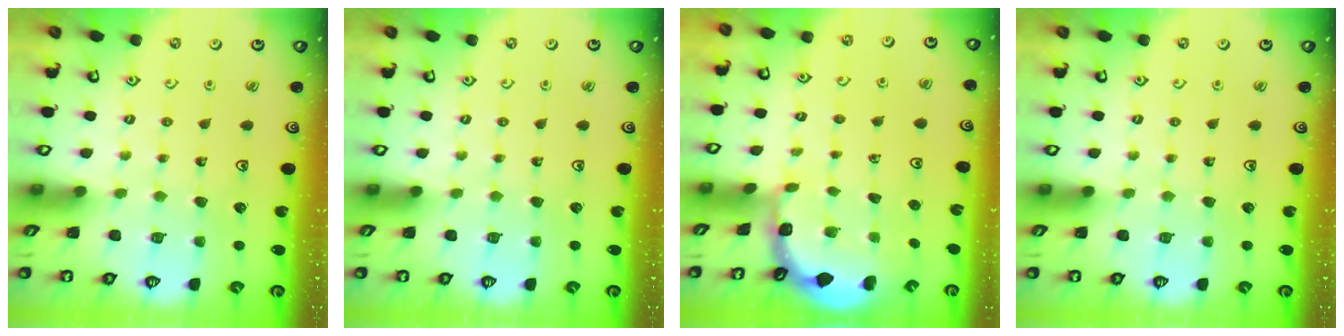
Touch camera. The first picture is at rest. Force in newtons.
{"total": 0.0}
{"total": 1.3, "press": 1.3, "slide": 0.3}
{"total": 0.0}